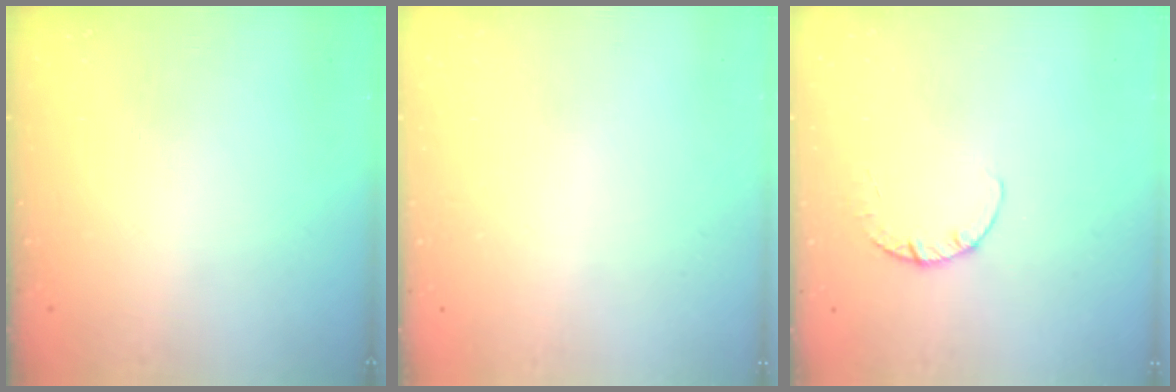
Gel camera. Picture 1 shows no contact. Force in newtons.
{"total": 2.6, "press": 2.6, "slide": 0.2}
{"total": 2.7, "press": 2.7, "slide": 0.4}